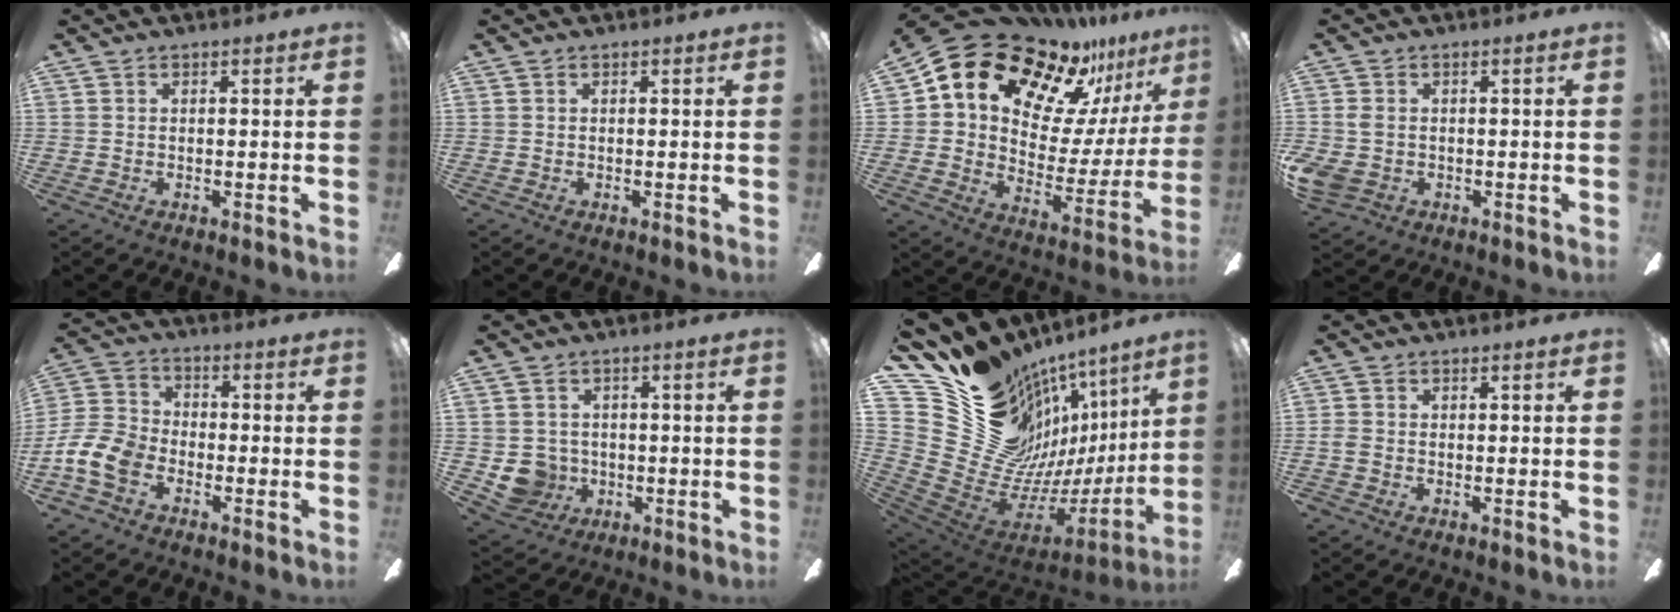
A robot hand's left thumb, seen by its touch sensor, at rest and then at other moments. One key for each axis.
{"total": 0.0}
{"total": 19.6, "fx": 13.5, "fy": 11.2, "fz": 8.8, "tx": -0.155, "ty": -0.088, "tz": 0.241}
{"total": 4.3, "fx": -1.1, "fy": 3.3, "fz": 2.6, "tx": -0.066, "ty": 0.005, "tz": -0.024}
{"total": 9.6, "fx": -4.9, "fy": 6.4, "fz": 5.2, "tx": -0.123, "ty": 0.022, "tz": -0.091}
{"total": 6.1, "fx": -0.3, "fy": 6.0, "fz": 1.1, "tx": -0.048, "ty": -0.005, "tz": 0.000}
{"total": 20.8, "fx": 9.7, "fy": 15.6, "fz": 9.7, "tx": -0.155, "ty": -0.115, "tz": 0.235}
{"total": 1.2, "fx": -0.7, "fy": 0.7, "fz": 0.8, "tx": -0.013, "ty": 0.002, "tz": -0.012}